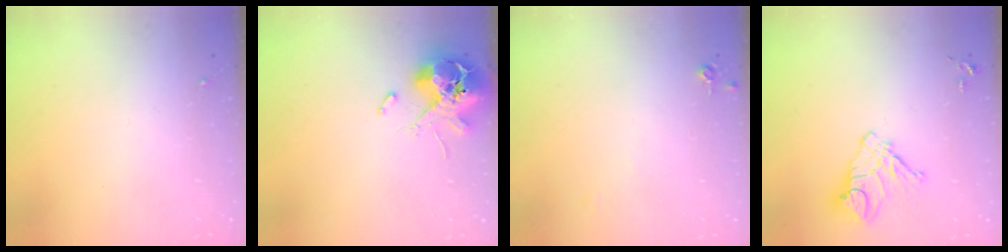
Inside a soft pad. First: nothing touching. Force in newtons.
{"total": 12.4, "press": 12.3, "slide": 1.9}
{"total": 4.7, "press": 4.7, "slide": 0.7}
{"total": 11.6, "press": 11.5, "slide": 1.1}